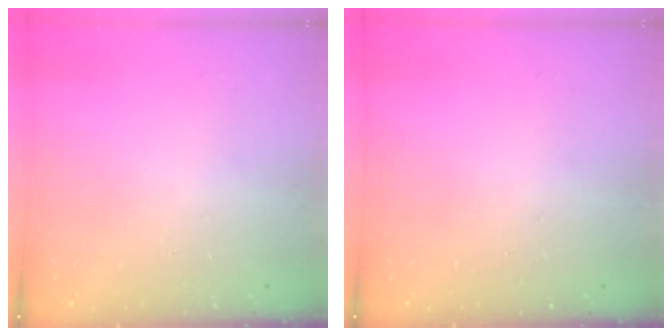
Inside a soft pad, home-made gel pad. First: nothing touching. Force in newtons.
{"total": 0.0}